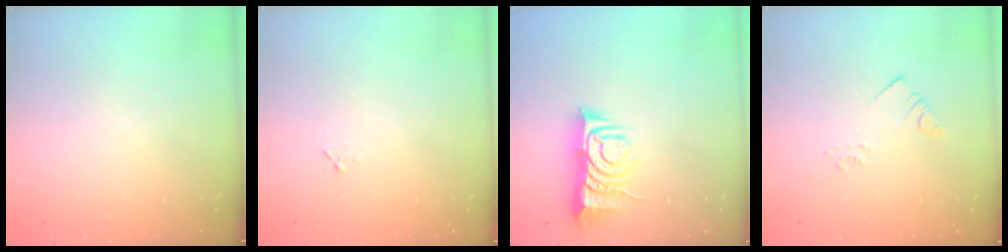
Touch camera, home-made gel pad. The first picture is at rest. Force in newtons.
{"total": 3.4, "press": 3.4, "slide": 0.4}
{"total": 8.9, "press": 8.8, "slide": 1.2}
{"total": 2.2, "press": 2.2, "slide": 0.1}